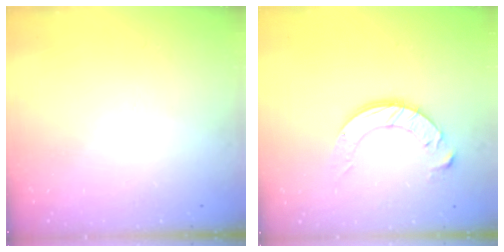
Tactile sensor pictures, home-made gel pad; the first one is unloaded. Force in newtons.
{"total": 10.2, "press": 10.2, "slide": 1.0}